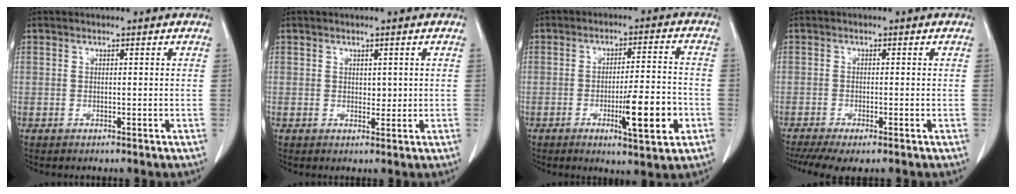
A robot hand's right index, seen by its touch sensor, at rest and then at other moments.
{"total": 1.4, "force": [0.4, 0.9, 0.9], "torque": [-0.009, -0.003, 0.007]}
{"total": 9.7, "force": [-3.4, 1.0, 9.0], "torque": [-0.135, -0.007, -0.049]}
{"total": 6.3, "force": [-4.7, 1.0, 4.1], "torque": [-0.067, -0.013, -0.080]}